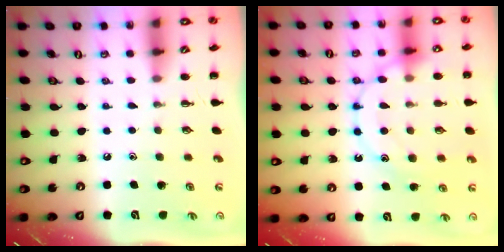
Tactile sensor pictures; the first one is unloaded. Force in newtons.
{"total": 17.1, "press": 17.0, "slide": 1.1}